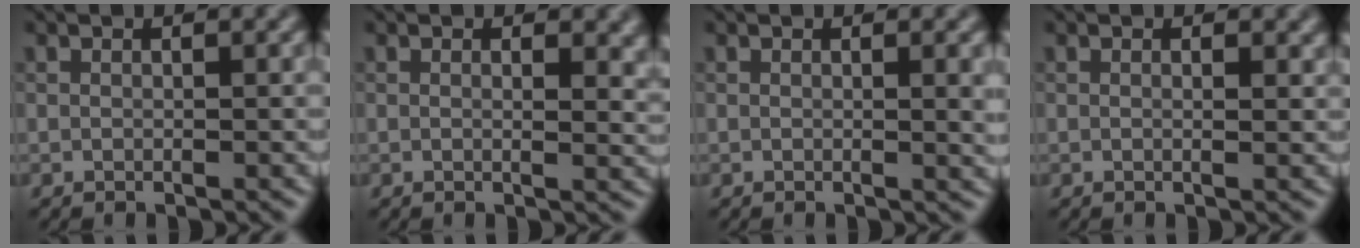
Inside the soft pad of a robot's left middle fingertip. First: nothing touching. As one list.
[{"total": 2.6, "force": [0.7, 1.2, 2.2], "torque": [-0.024, -0.003, 0.010]}, {"total": 1.9, "force": [0.3, 0.5, 1.8], "torque": [-0.017, -0.001, 0.001]}, {"total": 0.9, "force": [0.3, 0.3, 0.8], "torque": [-0.011, -0.004, 0.004]}]